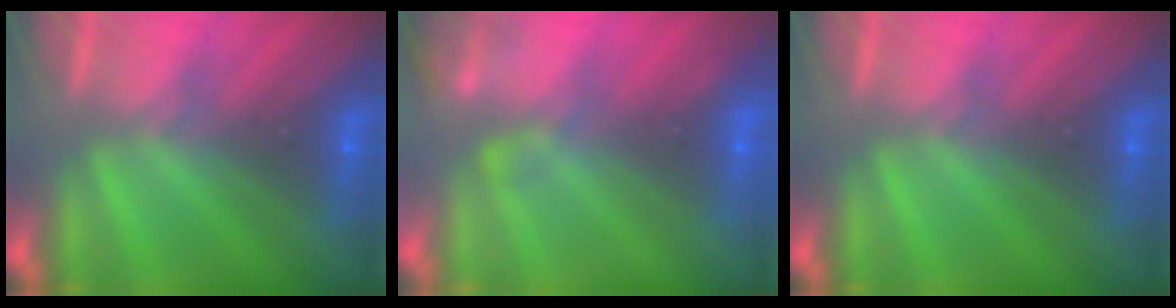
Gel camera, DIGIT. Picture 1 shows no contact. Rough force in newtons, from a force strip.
{"total": 2.4}
{"total": 0.0}